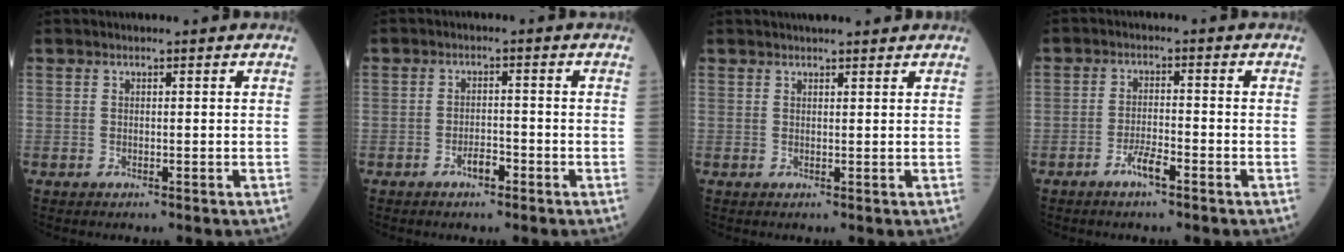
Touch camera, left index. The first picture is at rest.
{"total": 2.5, "force": [-1.6, 0.9, 1.6], "torque": [-0.029, 0.003, -0.029]}
{"total": 4.5, "force": [4.1, 0.6, 1.8], "torque": [-0.021, 0.023, 0.053]}
{"total": 3.3, "force": [-2.2, 0.4, 2.4], "torque": [-0.047, -0.001, -0.042]}